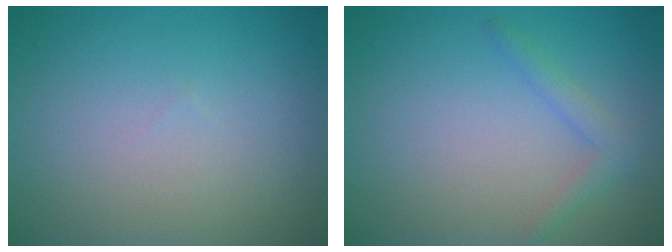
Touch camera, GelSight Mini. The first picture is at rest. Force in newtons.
{"total": 1.6, "press": 1.6, "slide": 0.1}